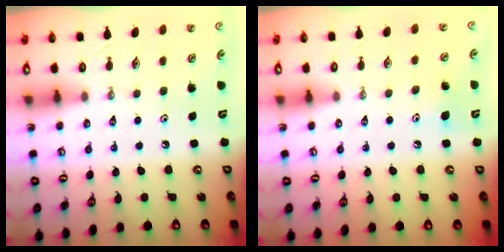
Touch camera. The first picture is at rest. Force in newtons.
{"total": 6.8, "press": 6.6, "slide": 1.5}